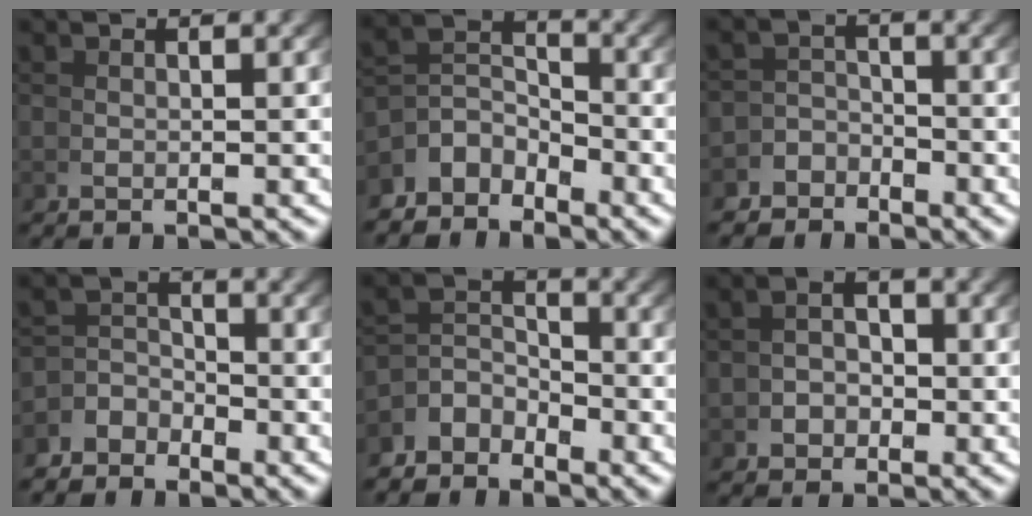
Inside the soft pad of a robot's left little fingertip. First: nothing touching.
{"total": 5.1, "force": [-1.2, 4.2, 2.7], "torque": [-0.051, -0.022, -0.021]}
{"total": 3.0, "force": [-2.6, 1.5, 0.0], "torque": [0.015, -0.008, -0.047]}
{"total": 2.7, "force": [-1.8, 1.9, 0.9], "torque": [-0.004, -0.008, -0.033]}
{"total": 3.8, "force": [-1.5, 3.0, 1.8], "torque": [-0.035, -0.015, -0.027]}
{"total": 2.3, "force": [-0.7, 1.8, 1.2], "torque": [-0.011, -0.006, -0.014]}